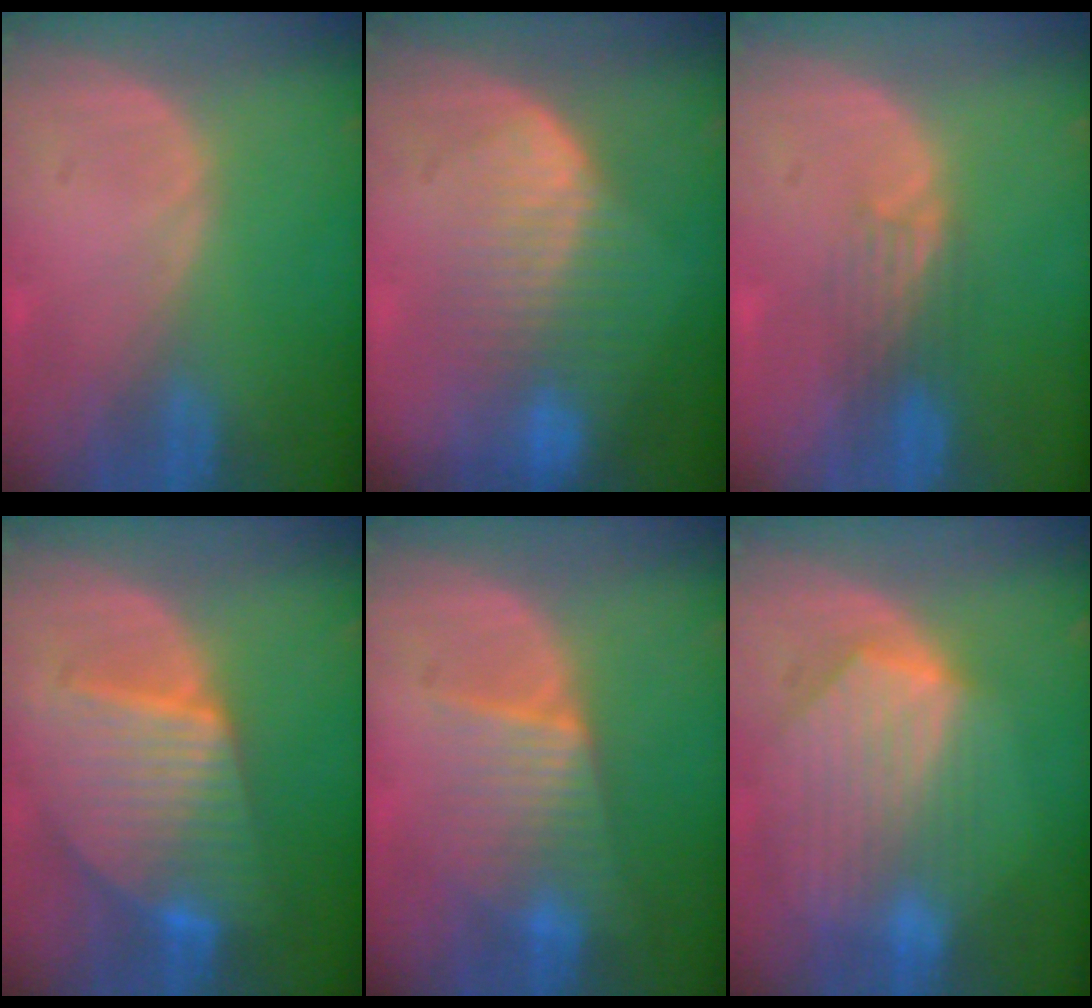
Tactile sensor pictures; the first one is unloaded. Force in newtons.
{"total": 8.2, "press": 7.5, "slide": 3.5}
{"total": 3.5, "press": 3.1, "slide": 1.6}
{"total": 9.7, "press": 9.6, "slide": 0.6}
{"total": 6.3, "press": 6.2, "slide": 0.8}
{"total": 9.5, "press": 8.4, "slide": 4.6}